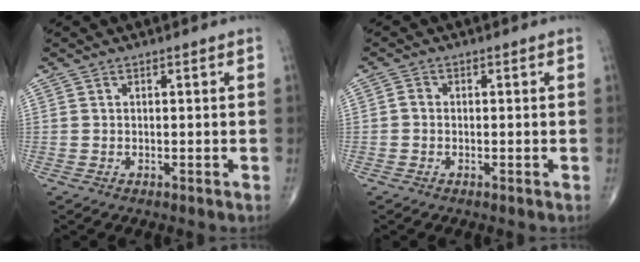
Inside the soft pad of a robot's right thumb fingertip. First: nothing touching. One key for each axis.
{"total": 1.2, "fx": -0.3, "fy": 1.0, "fz": 0.7, "tx": -0.009, "ty": 0.002, "tz": -0.009}